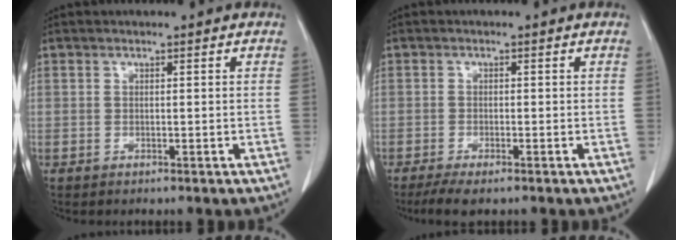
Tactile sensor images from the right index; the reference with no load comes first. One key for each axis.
{"total": 4.1, "fx": -2.9, "fy": 1.0, "fz": 2.7, "tx": -0.048, "ty": -0.009, "tz": -0.046}